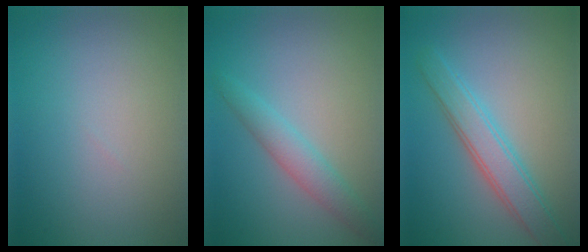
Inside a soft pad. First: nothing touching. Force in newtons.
{"total": 2.6, "press": 2.6, "slide": 0.0}
{"total": 3.7, "press": 3.7, "slide": 0.2}